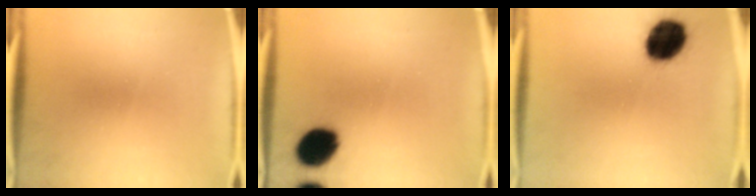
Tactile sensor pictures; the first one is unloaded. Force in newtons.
{"total": 10.8}
{"total": 13.4}